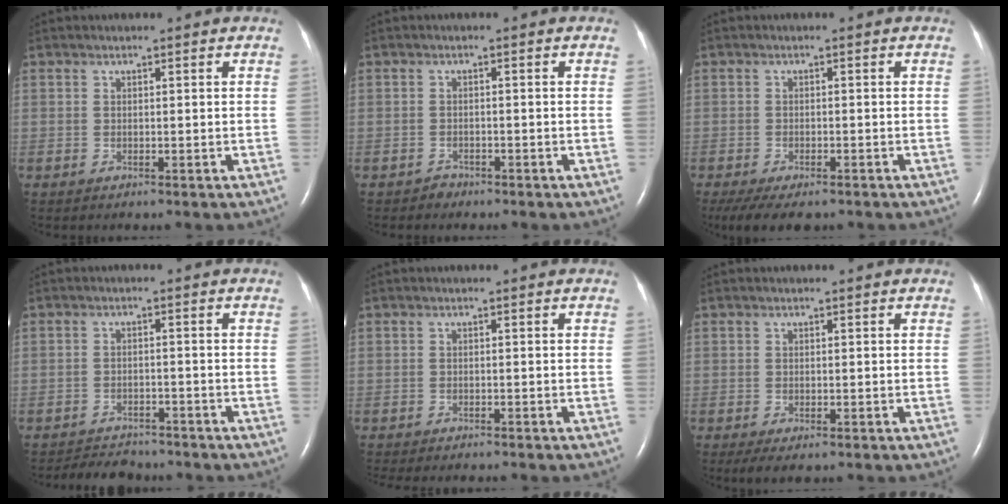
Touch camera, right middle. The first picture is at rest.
{"total": 1.1, "force": [-0.9, 0.6, -0.2], "torque": [0.001, 0.002, -0.020]}
{"total": 8.3, "force": [-6.2, 3.1, 4.6], "torque": [-0.076, -0.010, -0.094]}
{"total": 5.2, "force": [-5.0, 1.5, 0.5], "torque": [-0.014, -0.007, -0.076]}
{"total": 6.9, "force": [-6.1, 1.2, 3.0], "torque": [-0.034, -0.006, -0.083]}
{"total": 2.9, "force": [-1.8, 1.1, 2.0], "torque": [-0.036, -0.008, -0.024]}